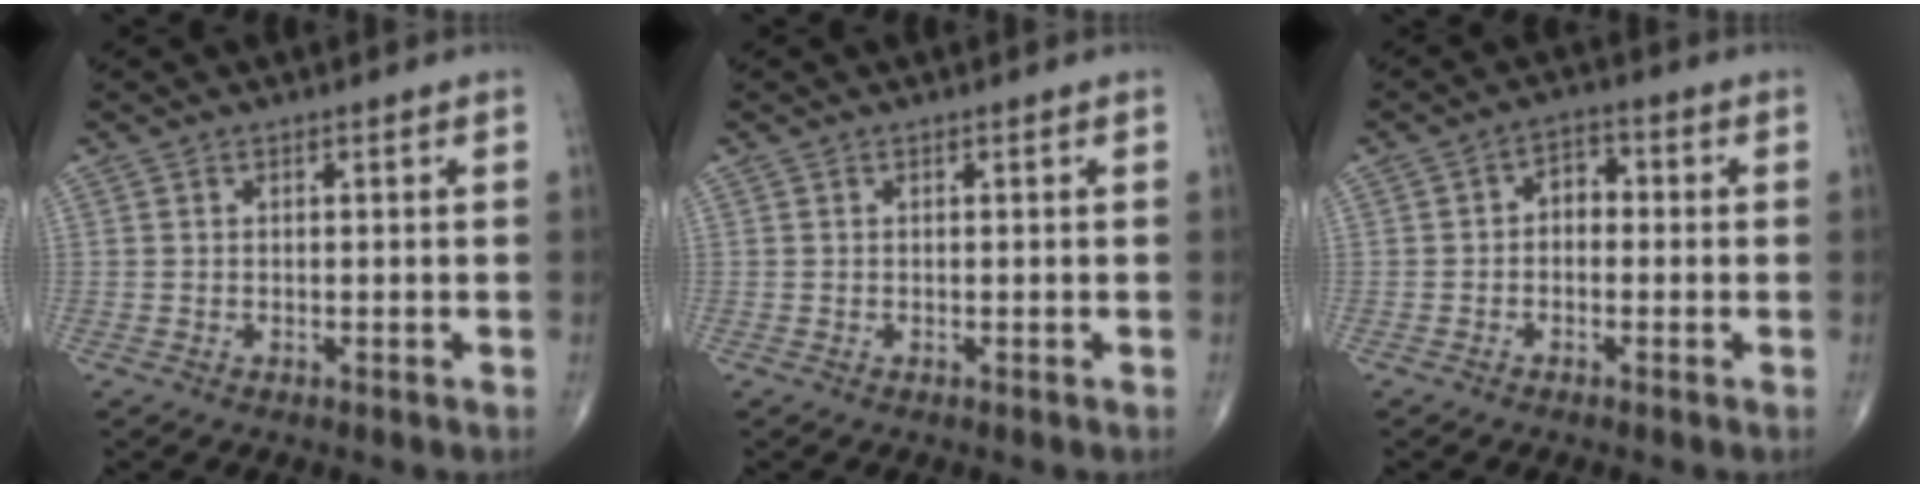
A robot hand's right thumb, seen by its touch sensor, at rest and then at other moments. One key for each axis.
{"total": 0.0}
{"total": 3.8, "fx": -0.4, "fy": 2.7, "fz": 2.6, "tx": -0.019, "ty": 0.015, "tz": -0.022}